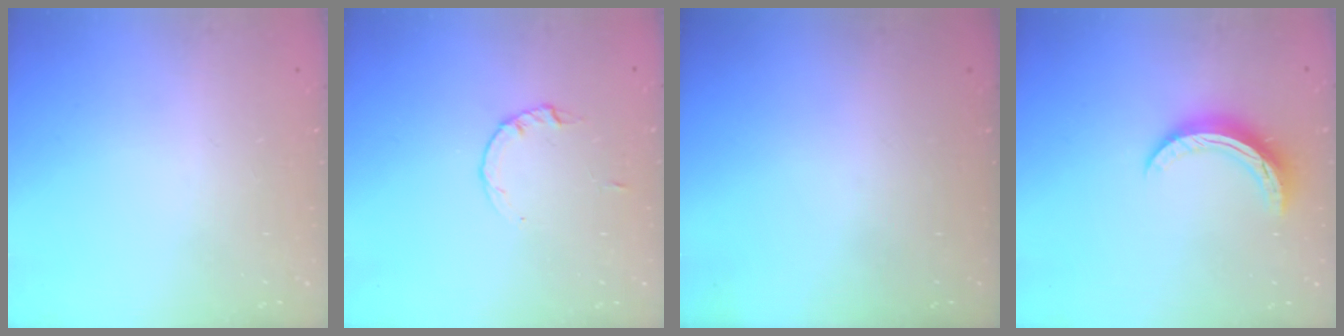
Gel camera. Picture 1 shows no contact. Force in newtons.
{"total": 2.2, "press": 2.1, "slide": 0.3}
{"total": 0.0}
{"total": 9.4, "press": 9.4, "slide": 0.7}